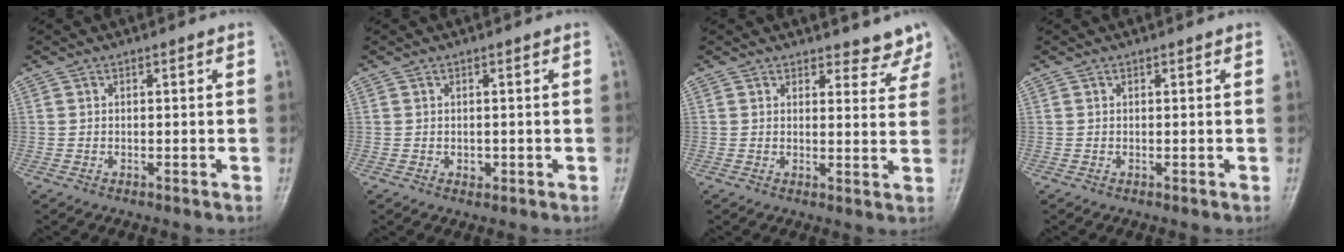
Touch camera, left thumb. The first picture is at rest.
{"total": 1.1, "force": [-0.1, 0.9, 0.6], "torque": [-0.007, 0.000, 0.002]}
{"total": 5.5, "force": [5.1, 2.1, 0.6], "torque": [0.024, -0.036, 0.045]}
{"total": 0.0}